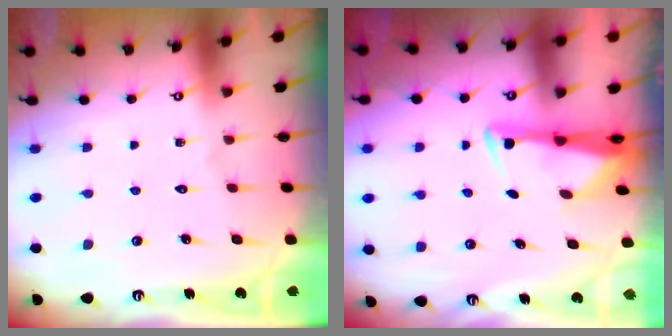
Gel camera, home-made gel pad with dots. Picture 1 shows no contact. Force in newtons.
{"total": 2.9, "press": 2.7, "slide": 0.9}